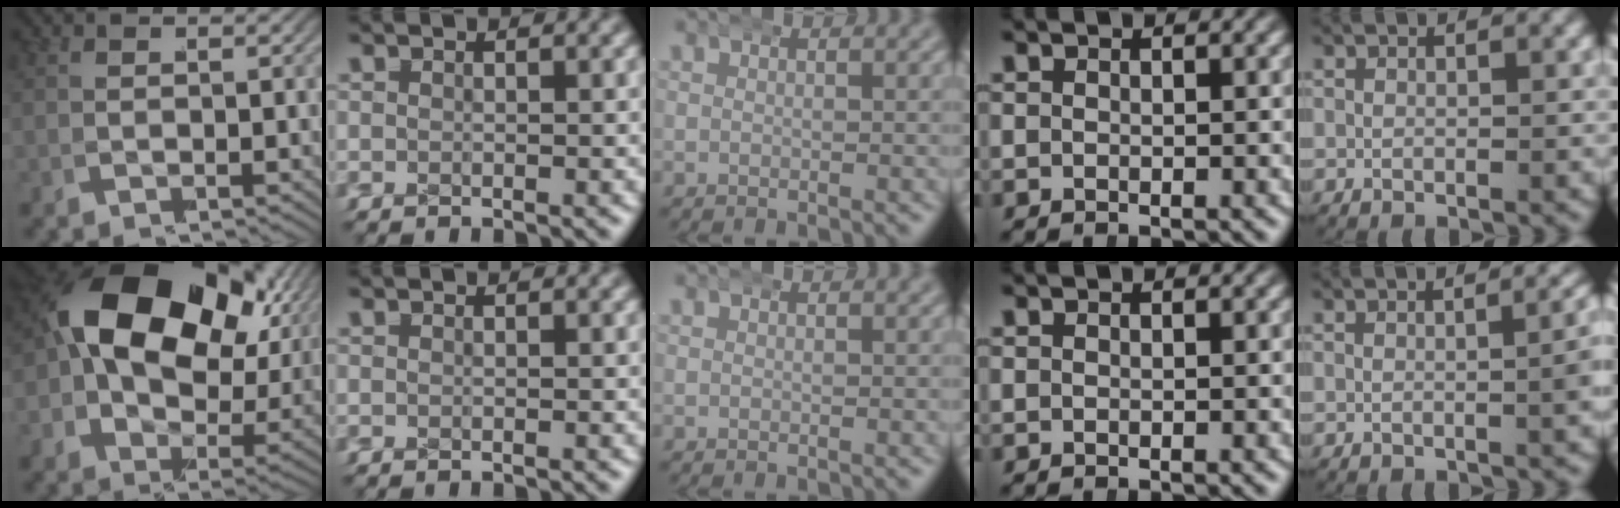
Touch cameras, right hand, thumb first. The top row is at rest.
{"thumb": {"total": 16.9, "force": [2.6, 11.2, 12.3], "torque": [-0.227, -0.017, 0.035]}, "little": {"total": 2.7, "force": [0.1, 0.8, 2.6], "torque": [-0.020, 0.014, -0.003]}}